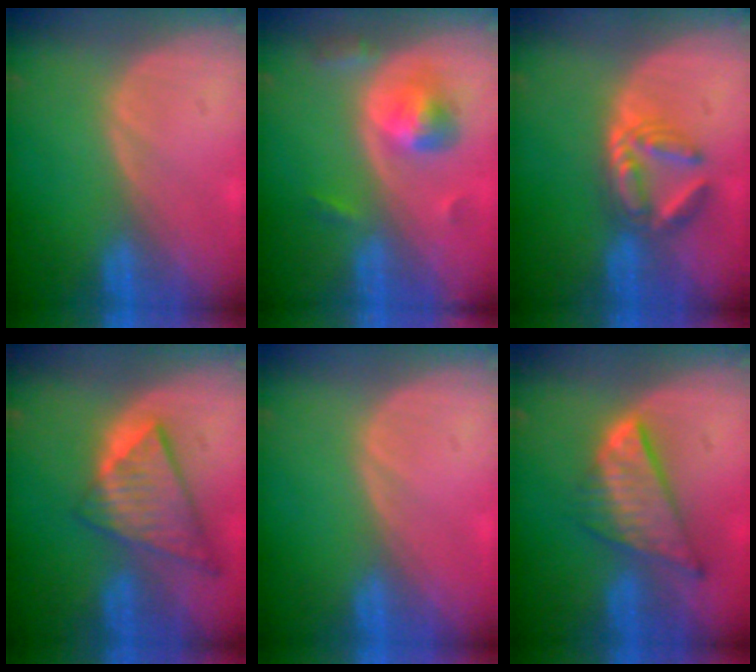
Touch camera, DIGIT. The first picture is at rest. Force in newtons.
{"total": 5.6, "press": 5.1, "slide": 2.2}
{"total": 6.2, "press": 5.6, "slide": 2.6}
{"total": 8.9, "press": 7.8, "slide": 4.5}
{"total": 0.0}
{"total": 8.4, "press": 7.2, "slide": 4.3}